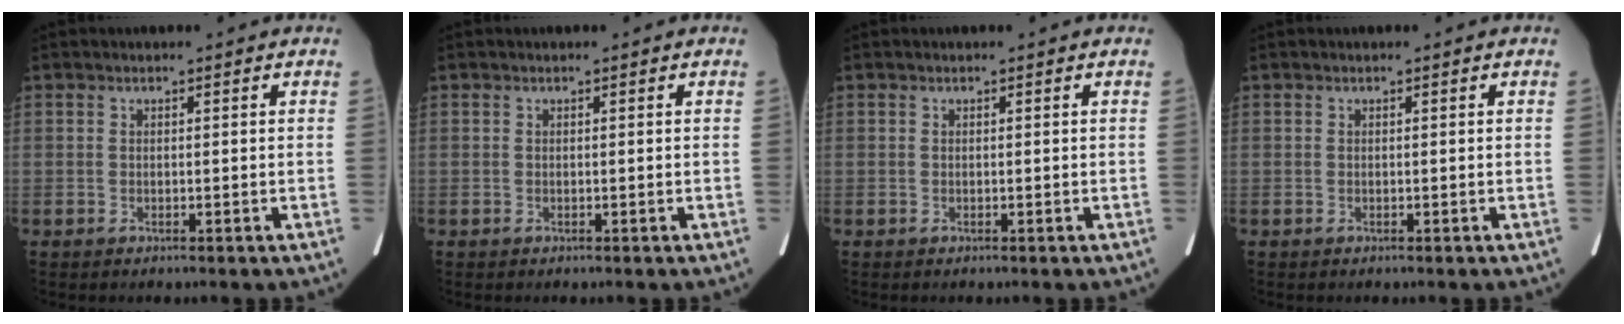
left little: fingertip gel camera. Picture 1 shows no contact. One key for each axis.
{"total": 0.0}
{"total": 0.0}
{"total": 0.0}